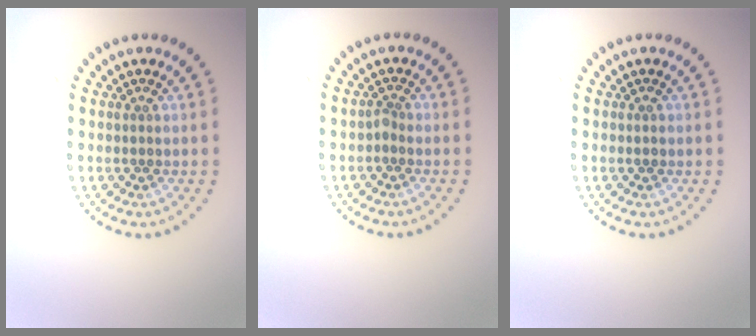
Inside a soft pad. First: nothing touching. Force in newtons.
{"total": 0.7, "press": 0.5, "slide": 0.5}
{"total": 0.8, "press": 0.8, "slide": 0.1}